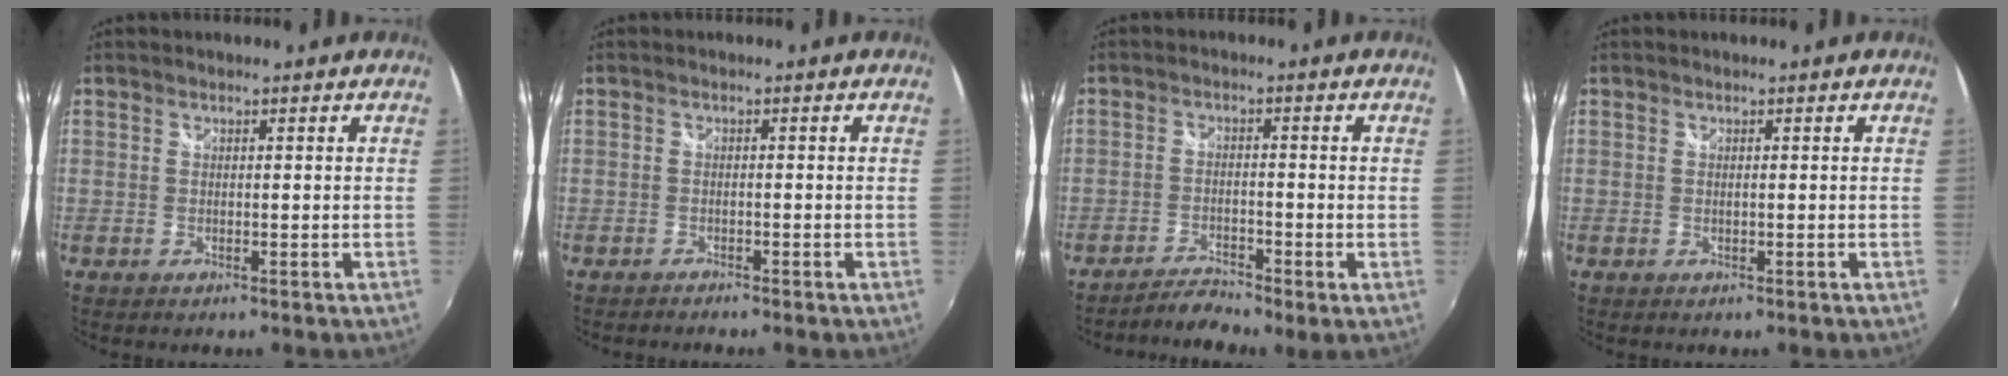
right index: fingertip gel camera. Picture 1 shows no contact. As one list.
[{"total": 1.2, "force": [-1.2, 0.0, 0.0], "torque": [-0.009, -0.004, -0.022]}, {"total": 3.4, "force": [-3.0, 0.4, 1.5], "torque": [-0.043, -0.004, -0.064]}, {"total": 0.0}]